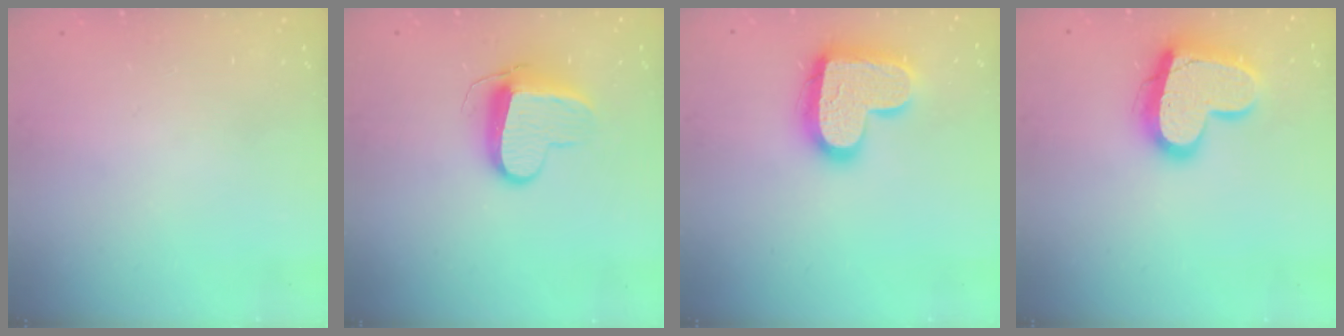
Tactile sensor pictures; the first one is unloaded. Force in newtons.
{"total": 10.9, "press": 10.8, "slide": 0.6}
{"total": 19.4, "press": 19.3, "slide": 1.4}
{"total": 18.1, "press": 18.1, "slide": 1.6}